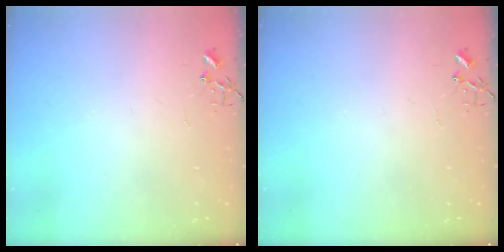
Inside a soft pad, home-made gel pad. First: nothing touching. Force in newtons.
{"total": 0.0}